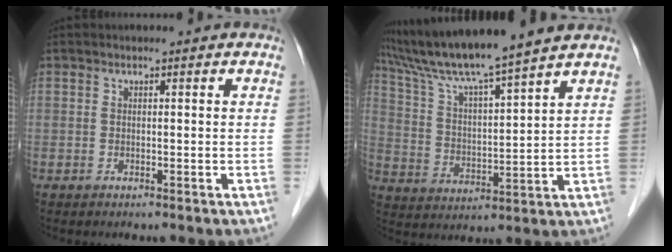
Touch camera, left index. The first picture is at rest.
{"total": 13.3, "force": [11.7, -1.7, 6.2], "torque": [-0.119, 0.012, 0.209]}